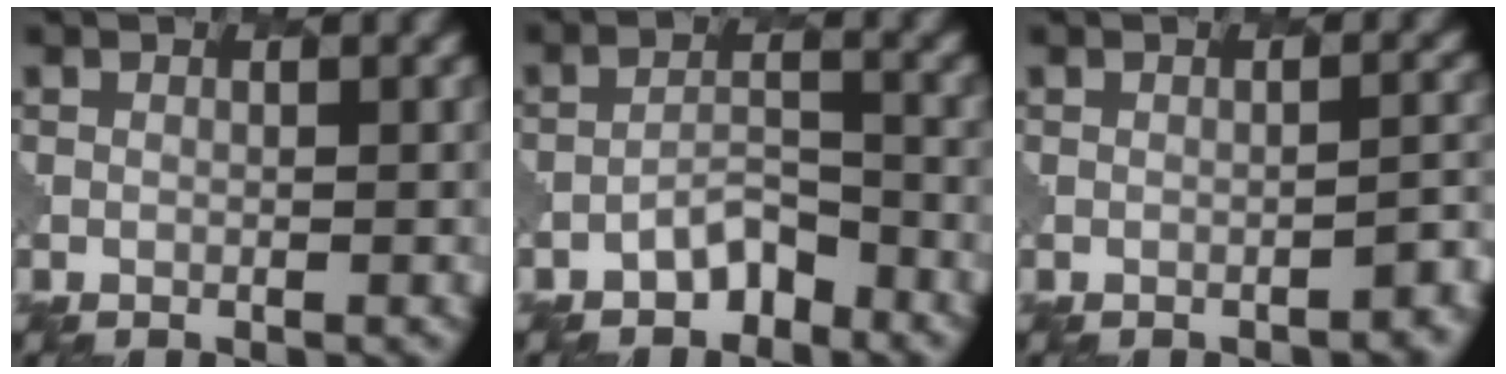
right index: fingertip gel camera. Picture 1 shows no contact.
{"total": 2.7, "force": [-2.0, 1.2, 1.3], "torque": [-0.020, 0.012, -0.039]}
{"total": 2.7, "force": [-2.1, 0.6, 1.7], "torque": [-0.014, 0.009, -0.029]}